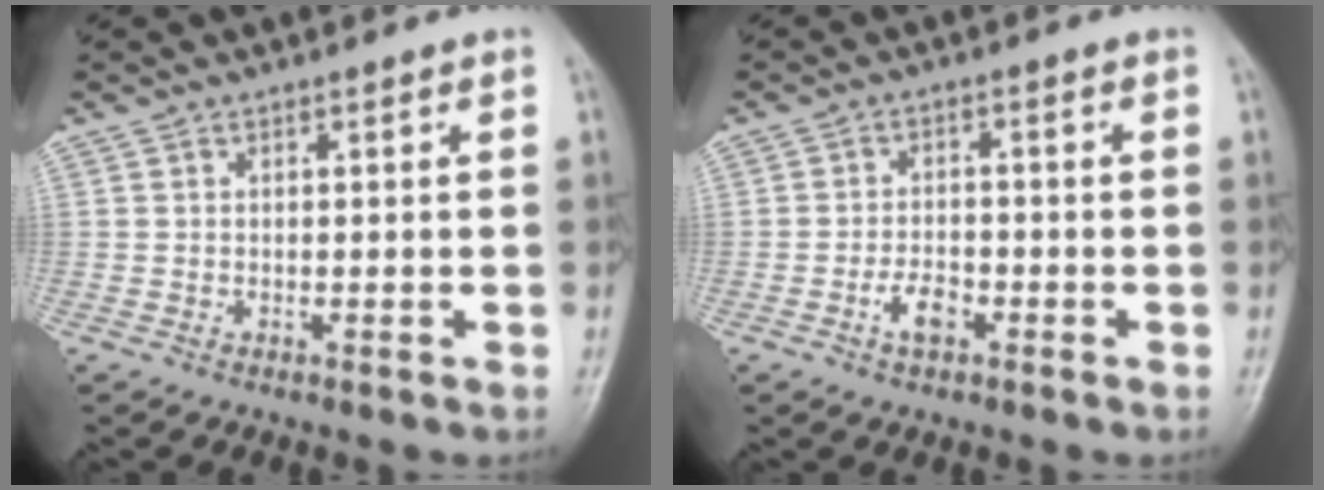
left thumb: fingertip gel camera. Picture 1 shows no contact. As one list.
[{"total": 4.1, "force": [-2.0, 2.2, 2.8], "torque": [-0.043, 0.014, -0.039]}]